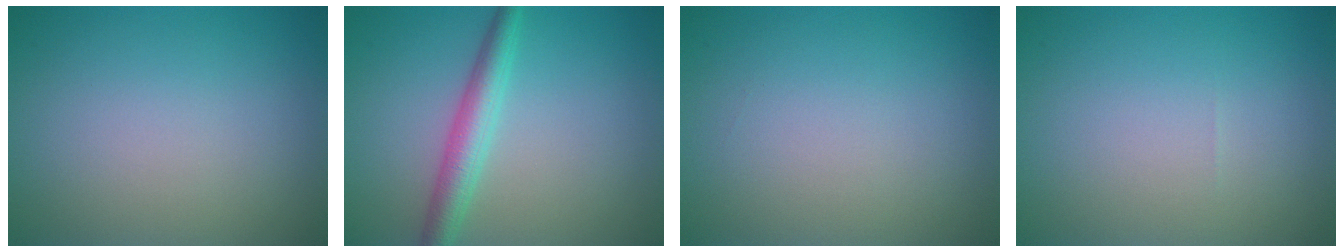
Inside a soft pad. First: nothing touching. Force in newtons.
{"total": 3.4, "press": 3.4, "slide": 0.1}
{"total": 0.0}
{"total": 0.0}